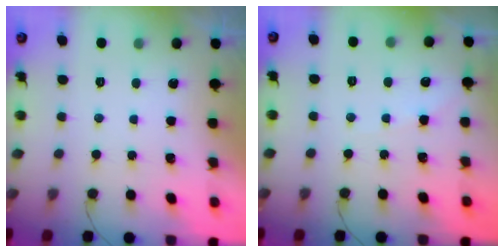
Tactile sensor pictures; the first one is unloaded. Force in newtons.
{"total": 2.7, "press": 2.7, "slide": 0.4}